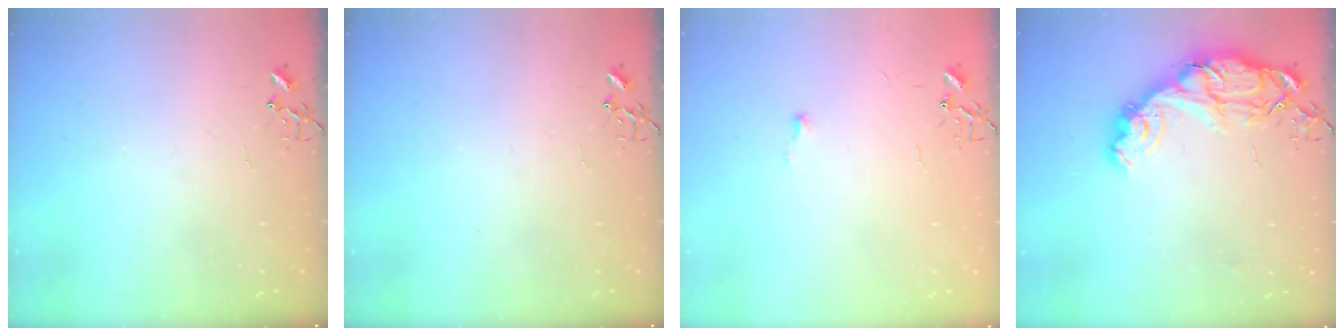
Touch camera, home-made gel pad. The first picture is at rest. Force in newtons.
{"total": 0.0}
{"total": 3.5, "press": 3.5, "slide": 0.5}
{"total": 15.0, "press": 14.9, "slide": 1.2}